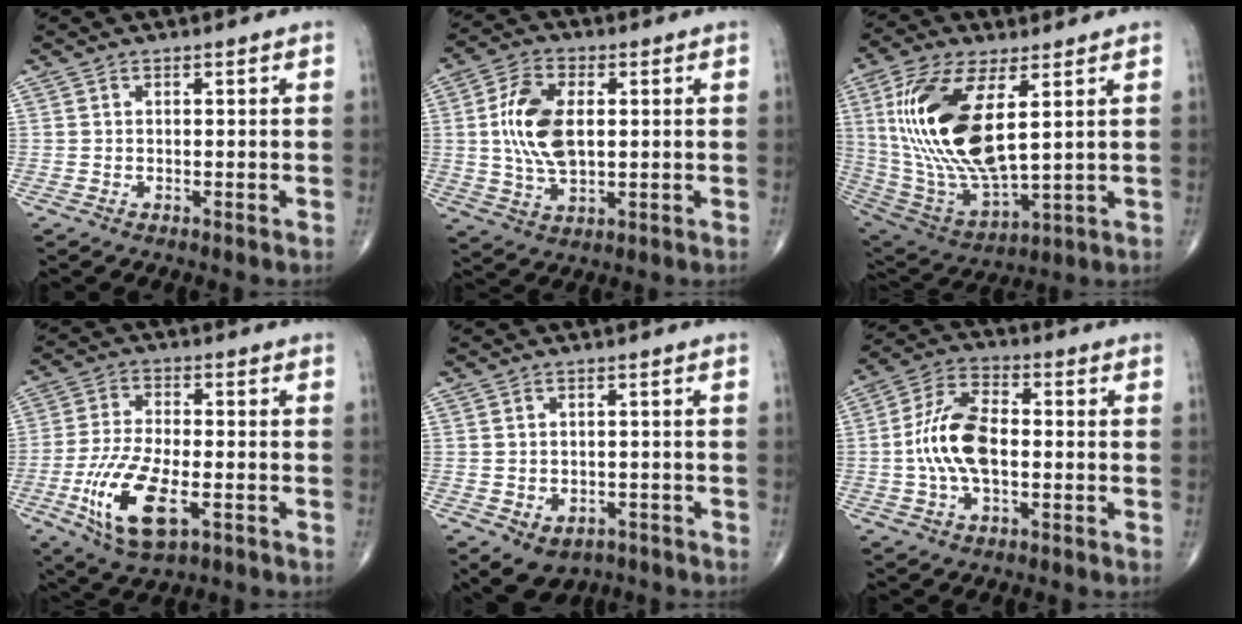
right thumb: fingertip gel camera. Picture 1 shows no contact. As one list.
[{"total": 11.5, "force": [1.2, 6.4, 9.5], "torque": [-0.185, 0.001, 0.025]}, {"total": 22.2, "force": [5.1, 9.4, 19.5], "torque": [-0.406, -0.029, 0.103]}, {"total": 12.9, "force": [-4.6, 5.5, 10.8], "torque": [-0.222, 0.004, -0.079]}, {"total": 7.3, "force": [-4.0, 5.3, 3.0], "torque": [-0.038, 0.023, -0.045]}, {"total": 11.7, "force": [-1.0, 6.2, 9.8], "torque": [-0.196, 0.027, -0.025]}]